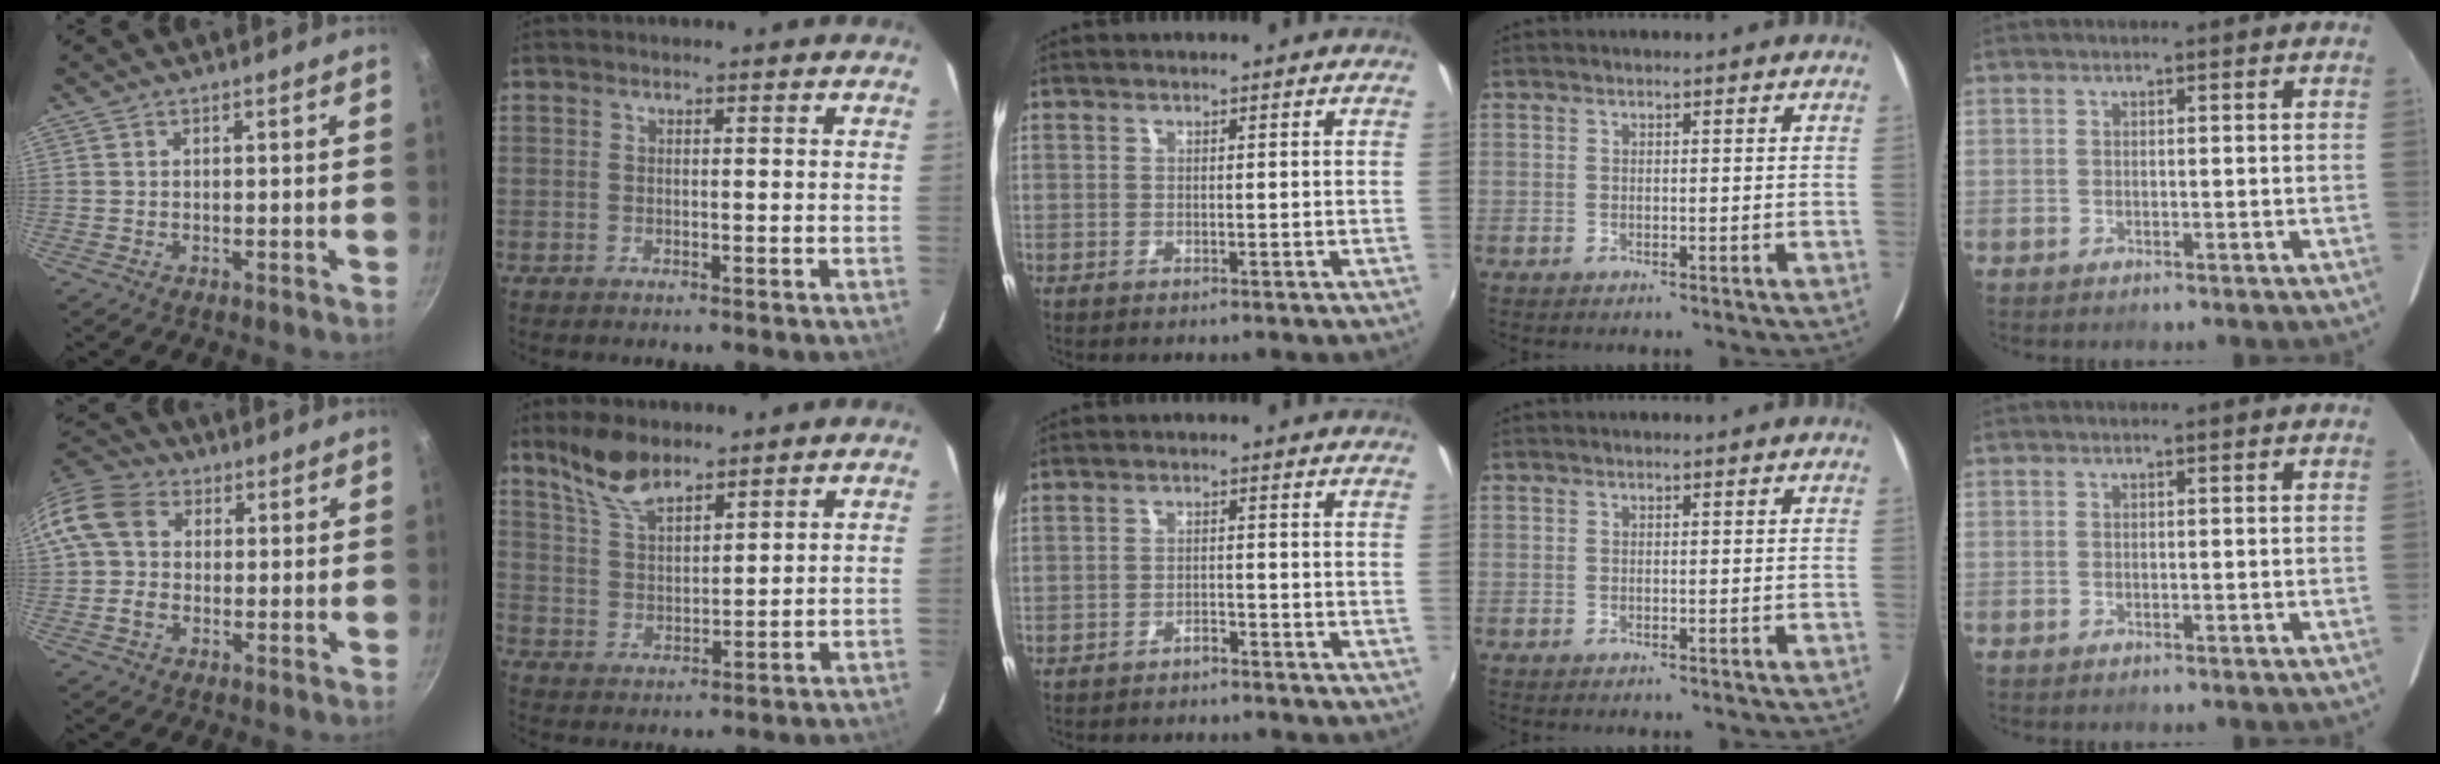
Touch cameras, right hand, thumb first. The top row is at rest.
{"thumb": {"total": 9.8, "force": [1.2, 7.9, 5.8], "torque": [-0.106, 0.017, 0.006]}, "index": {"total": 8.5, "force": [6.8, 2.9, 4.3], "torque": [-0.086, 0.013, 0.138]}, "middle": {"total": 3.7, "force": [-3.4, 1.0, 0.9], "torque": [-0.036, -0.006, -0.050]}}